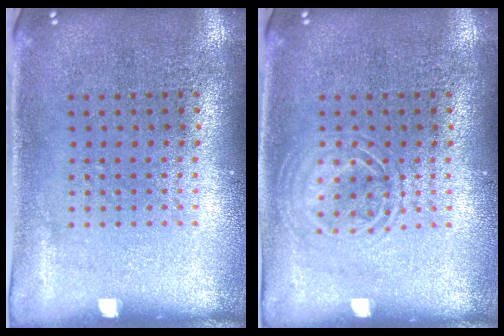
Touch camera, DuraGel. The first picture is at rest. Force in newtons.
{"total": 2.0, "press": 1.9, "slide": 0.3}